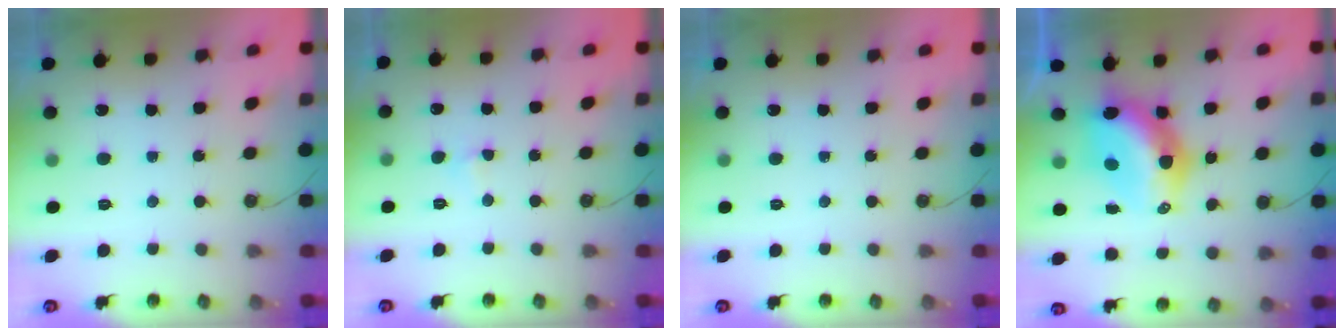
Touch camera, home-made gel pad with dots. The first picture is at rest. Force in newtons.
{"total": 3.0, "press": 2.9, "slide": 0.5}
{"total": 0.0}
{"total": 11.9, "press": 11.8, "slide": 1.2}